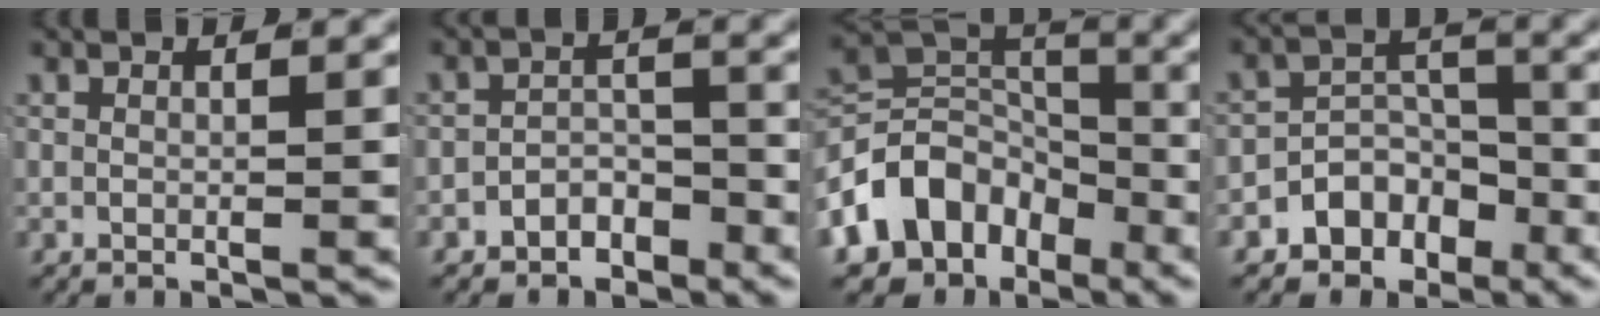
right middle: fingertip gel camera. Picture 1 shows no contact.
{"total": 3.6, "force": [-3.0, 1.8, 0.7], "torque": [0.005, -0.001, -0.056]}
{"total": 14.2, "force": [-4.1, 11.2, 7.7], "torque": [-0.138, -0.028, -0.067]}
{"total": 8.1, "force": [-4.9, 5.9, 2.5], "torque": [-0.024, -0.008, -0.092]}